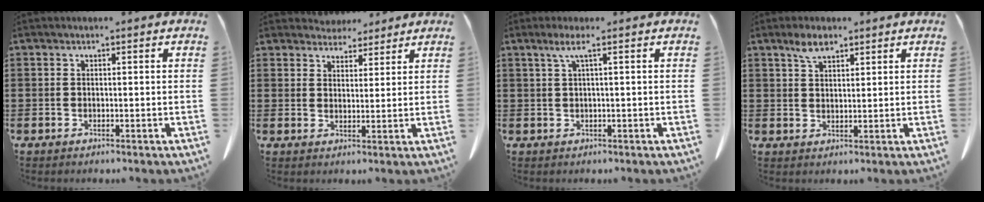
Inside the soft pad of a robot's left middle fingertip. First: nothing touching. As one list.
[{"total": 4.3, "force": [4.0, 1.5, 0.1], "torque": [-0.015, -0.008, 0.078]}, {"total": 2.2, "force": [0.7, -0.1, 2.1], "torque": [-0.042, -0.003, 0.013]}, {"total": 3.7, "force": [2.6, 1.5, 2.2], "torque": [-0.049, 0.004, 0.047]}]